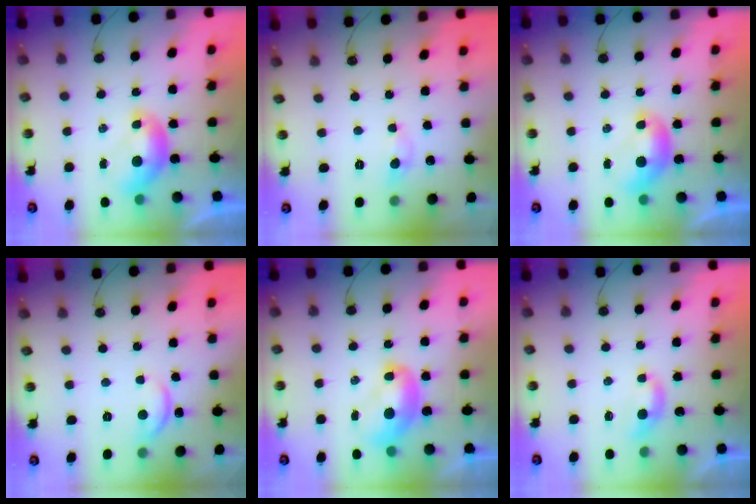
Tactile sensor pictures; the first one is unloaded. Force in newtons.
{"total": 0.7, "press": 0.6, "slide": 0.4}
{"total": 0.0}
{"total": 2.2, "press": 2.2, "slide": 0.3}
{"total": 2.4, "press": 2.4, "slide": 0.3}
{"total": 1.9, "press": 1.9, "slide": 0.5}